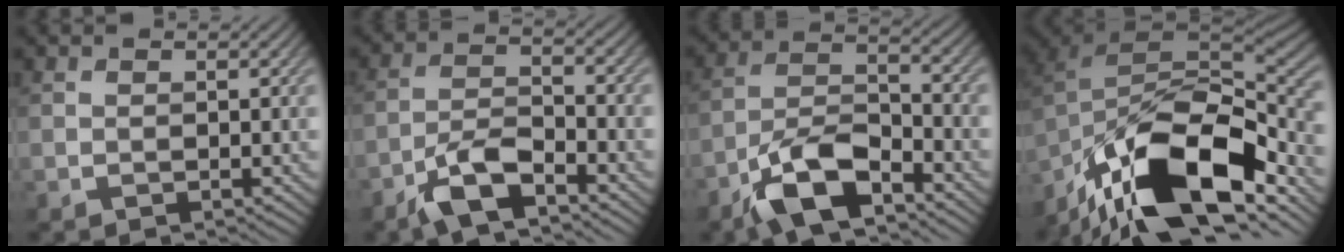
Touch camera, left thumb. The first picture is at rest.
{"total": 6.9, "force": [-5.0, 2.0, 4.3], "torque": [-0.086, 0.000, -0.106]}
{"total": 10.3, "force": [-7.0, 3.7, 6.6], "torque": [-0.117, 0.000, -0.150]}
{"total": 18.0, "force": [-10.5, 8.3, 11.9], "torque": [-0.246, -0.013, -0.179]}